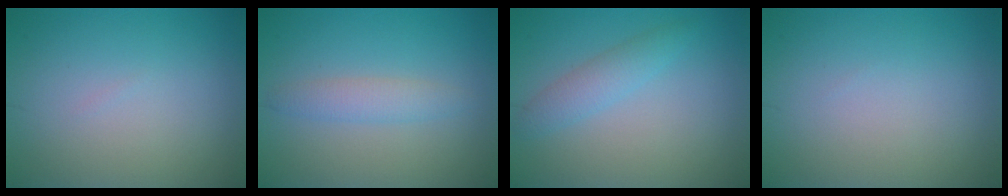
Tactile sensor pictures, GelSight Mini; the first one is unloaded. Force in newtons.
{"total": 2.0, "press": 2.0, "slide": 0.1}
{"total": 2.2, "press": 2.2, "slide": 0.1}
{"total": 0.0}